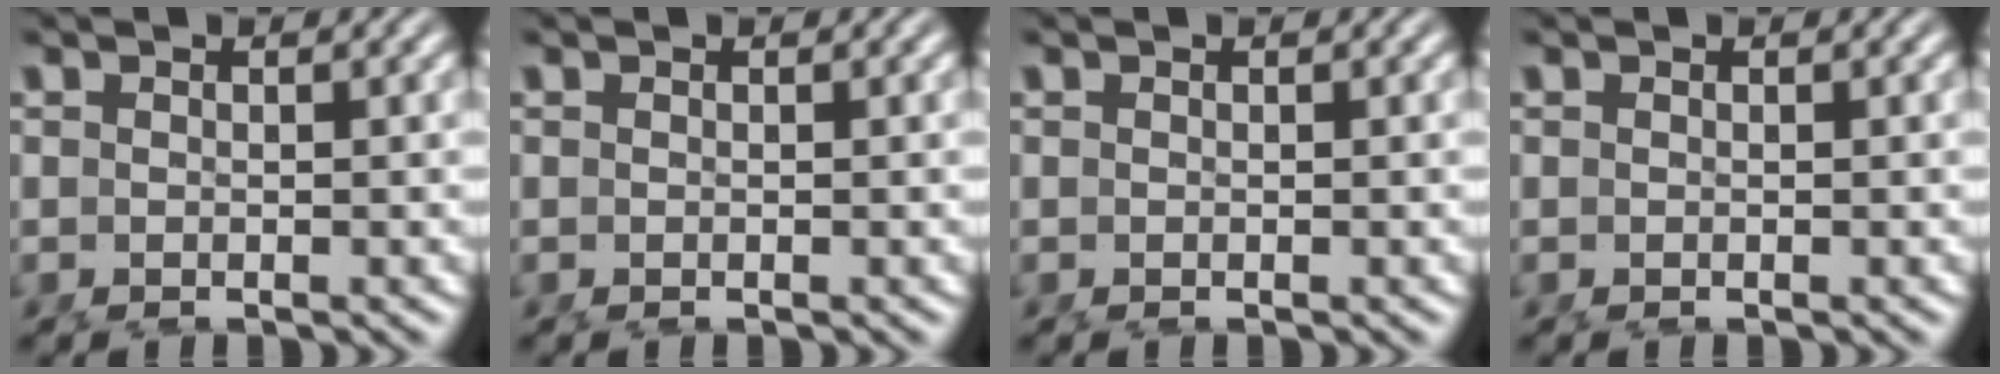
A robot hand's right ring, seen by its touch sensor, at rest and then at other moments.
{"total": 0.0}
{"total": 0.0}
{"total": 0.0}